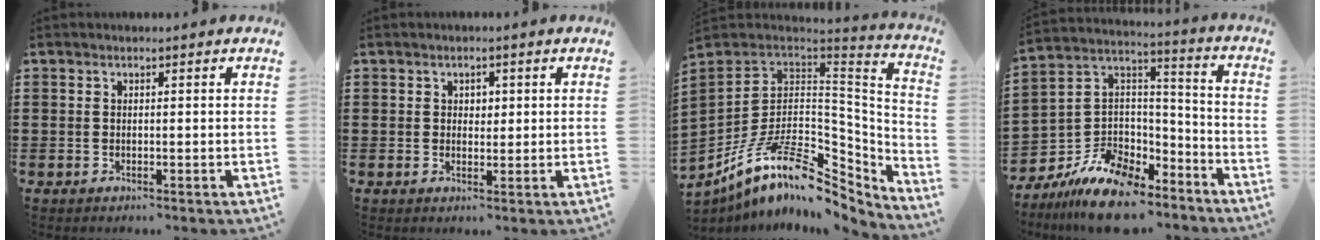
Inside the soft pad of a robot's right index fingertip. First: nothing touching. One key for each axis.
{"total": 1.5, "fx": 0.5, "fy": 1.2, "fz": 0.6, "tx": -0.016, "ty": 0.009, "tz": 0.007}
{"total": 14.9, "fx": -6.8, "fy": 7.7, "fz": 10.9, "tx": -0.217, "ty": 0.009, "tz": -0.120}
{"total": 13.7, "fx": -10.9, "fy": 6.1, "fz": 5.6, "tx": -0.116, "ty": 0.043, "tz": -0.202}